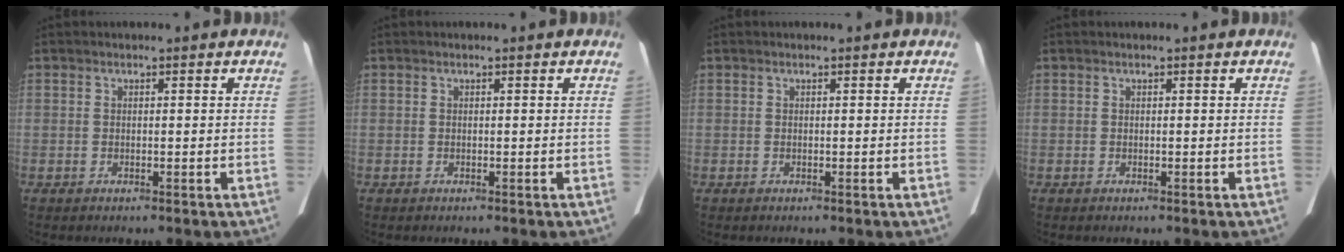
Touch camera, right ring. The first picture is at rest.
{"total": 0.0}
{"total": 0.0}
{"total": 0.0}